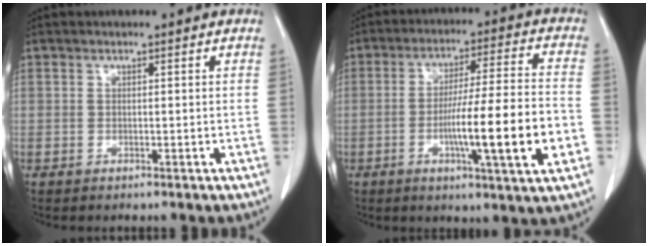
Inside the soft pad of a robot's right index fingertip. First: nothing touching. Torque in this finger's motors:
{"motor_torque": [1.96, -0.18, 1.02, 0.21]}